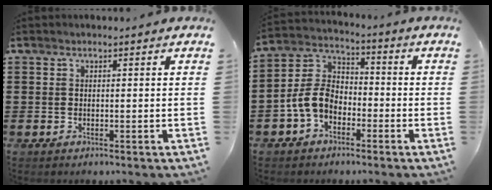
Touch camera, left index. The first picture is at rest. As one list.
[{"total": 6.8, "force": [-3.0, 4.7, 3.9], "torque": [-0.118, 0.003, -0.070]}]